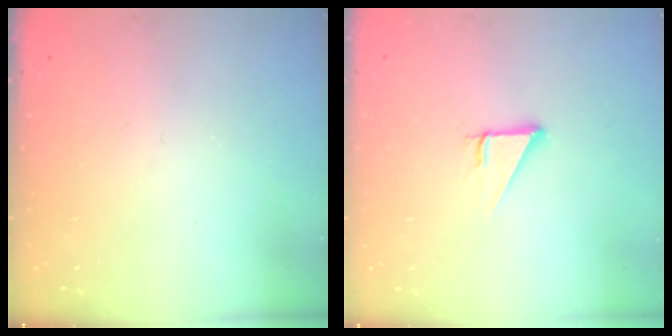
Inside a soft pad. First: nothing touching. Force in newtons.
{"total": 3.0, "press": 3.0, "slide": 0.1}